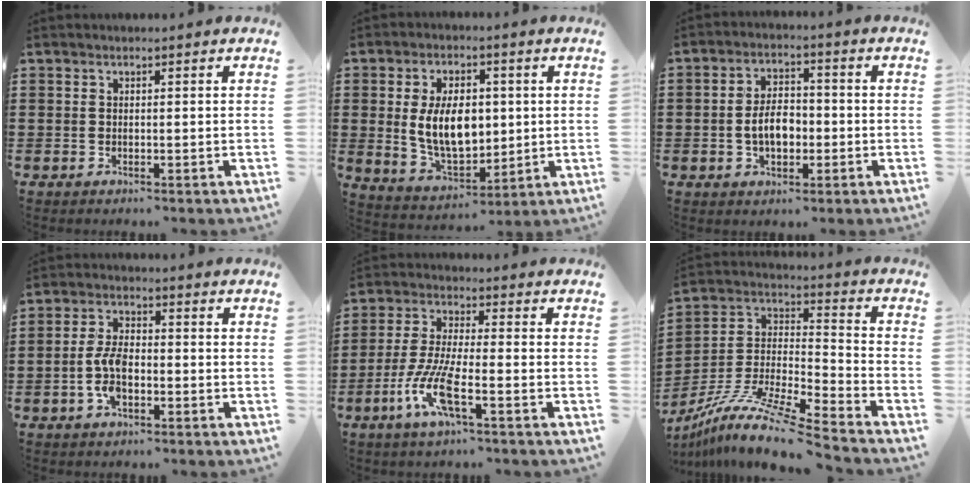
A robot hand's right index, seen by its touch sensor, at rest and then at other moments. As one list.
[{"total": 9.9, "force": [1.0, 6.0, 7.8], "torque": [-0.149, 0.002, 0.013]}, {"total": 5.5, "force": [-1.2, 3.2, 4.4], "torque": [-0.072, 0.001, -0.027]}, {"total": 5.8, "force": [-1.7, 2.8, 4.9], "torque": [-0.113, -0.003, -0.035]}, {"total": 8.7, "force": [-4.1, 1.7, 7.5], "torque": [-0.177, -0.018, -0.081]}, {"total": 11.8, "force": [-10.0, 0.2, 6.1], "torque": [-0.128, 0.002, -0.202]}]